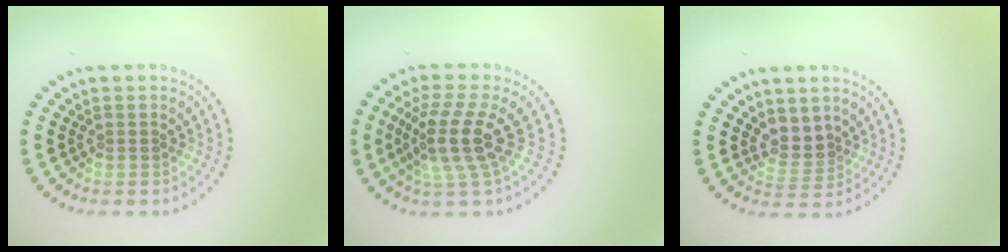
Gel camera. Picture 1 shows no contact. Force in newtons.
{"total": 4.4, "press": 3.2, "slide": 3.0}
{"total": 2.2, "press": 1.7, "slide": 1.4}